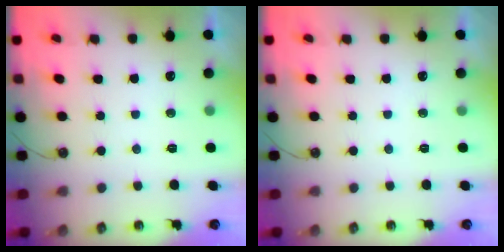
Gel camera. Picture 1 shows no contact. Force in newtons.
{"total": 0.0}